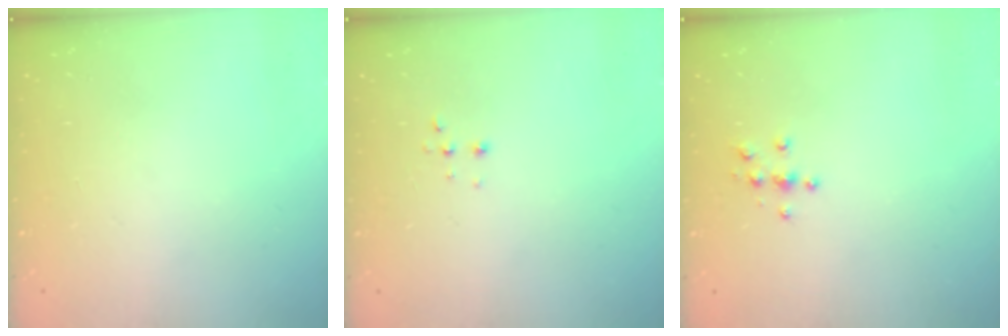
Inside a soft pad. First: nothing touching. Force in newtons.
{"total": 2.2, "press": 2.2, "slide": 0.5}
{"total": 3.9, "press": 3.9, "slide": 0.4}